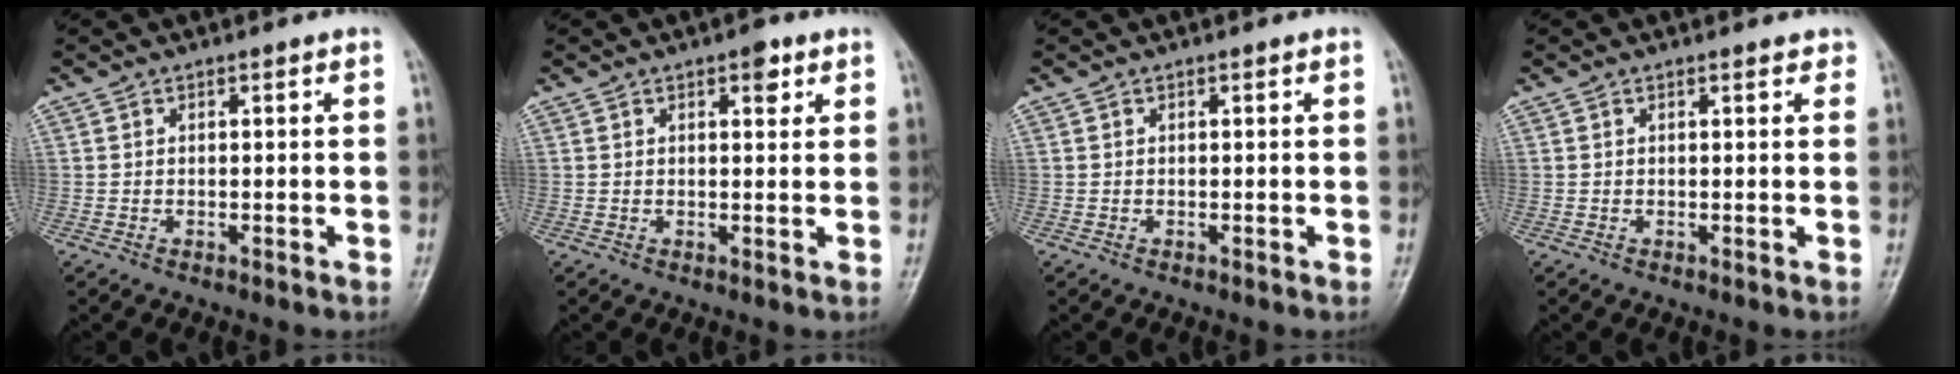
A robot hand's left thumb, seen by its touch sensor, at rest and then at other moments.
{"total": 2.9, "force": [1.6, 1.4, 2.0], "torque": [-0.015, -0.005, 0.020]}
{"total": 0.0}
{"total": 1.2, "force": [0.9, 0.6, 0.5], "torque": [-0.002, -0.003, 0.006]}